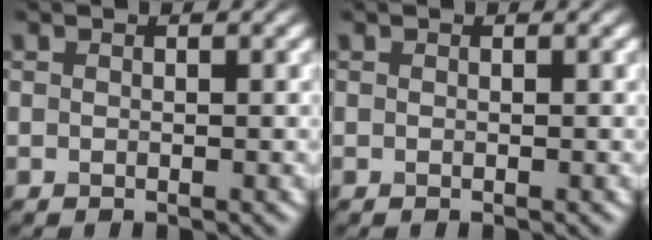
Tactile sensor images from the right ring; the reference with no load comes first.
{"total": 0.0}